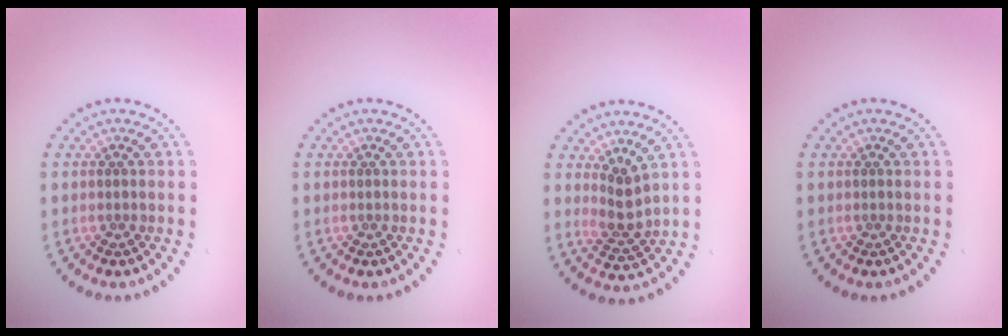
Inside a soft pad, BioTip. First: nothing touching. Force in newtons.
{"total": 0.0}
{"total": 2.4, "press": 2.0, "slide": 1.3}
{"total": 0.0}